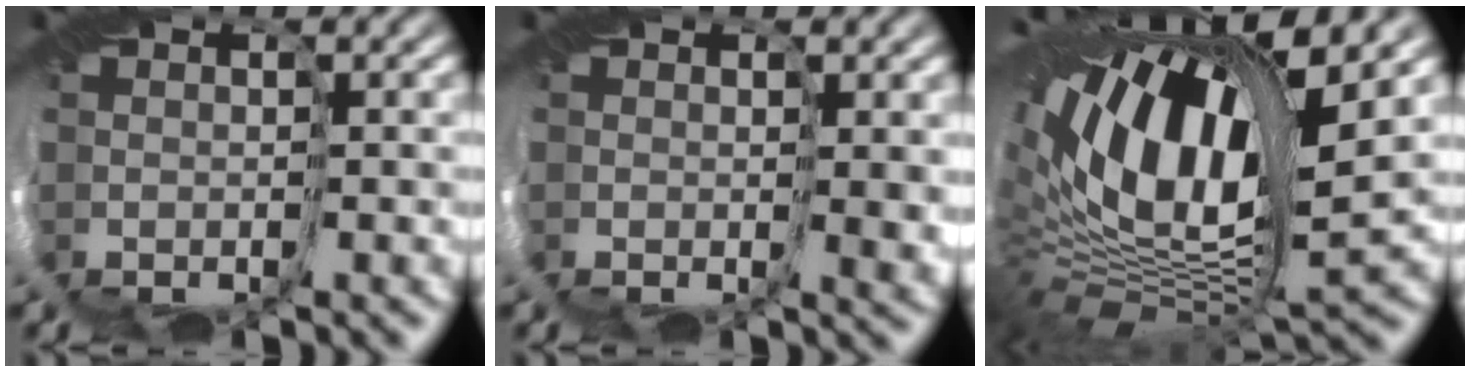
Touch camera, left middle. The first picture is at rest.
{"total": 2.5, "force": [0.3, 1.2, 2.2], "torque": [-0.045, -0.008, 0.011]}
{"total": 16.2, "force": [3.8, 7.9, 13.6], "torque": [-0.257, 0.016, 0.075]}